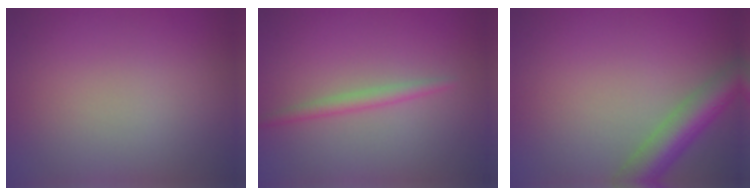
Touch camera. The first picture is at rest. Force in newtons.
{"total": 1.6, "press": 1.6, "slide": 0.0}
{"total": 5.5, "press": 5.5, "slide": 0.2}